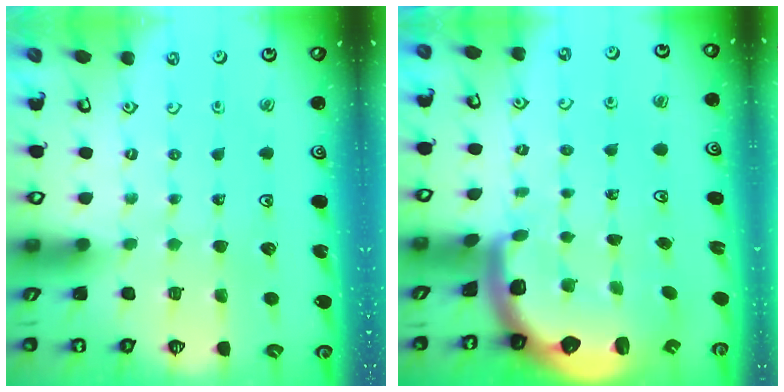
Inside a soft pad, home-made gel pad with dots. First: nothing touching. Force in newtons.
{"total": 2.8, "press": 2.5, "slide": 1.4}